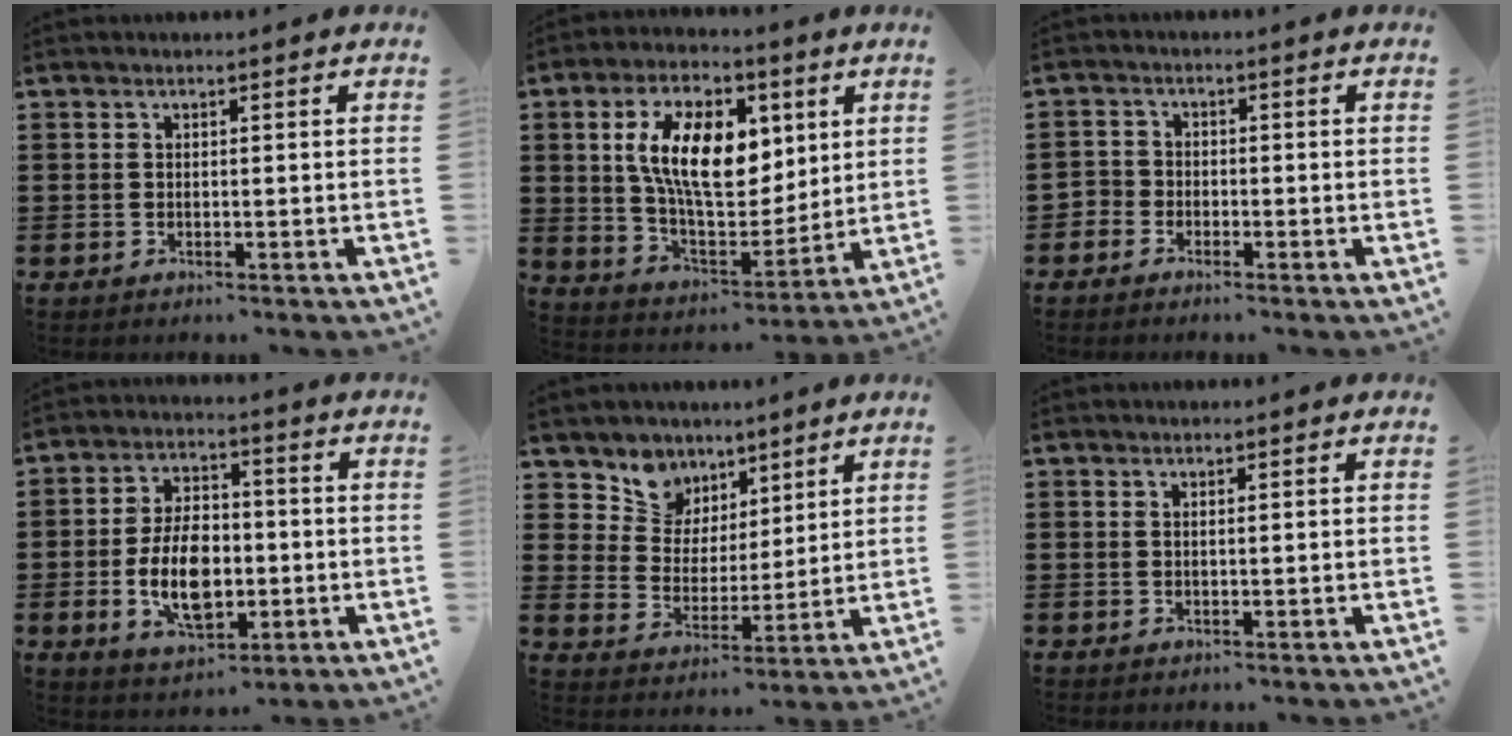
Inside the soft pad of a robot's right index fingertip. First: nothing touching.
{"total": 13.1, "force": [4.4, 7.1, 10.0], "torque": [-0.192, 0.013, 0.082]}
{"total": 2.1, "force": [-1.8, 1.2, -0.2], "torque": [-0.004, 0.002, -0.040]}
{"total": 9.7, "force": [-1.8, 5.6, 7.7], "torque": [-0.137, -0.003, -0.038]}
{"total": 7.7, "force": [5.6, 5.3, 0.0], "torque": [-0.046, -0.037, 0.104]}
{"total": 0.5, "force": [0.3, 0.1, 0.4], "torque": [-0.010, 0.001, 0.005]}